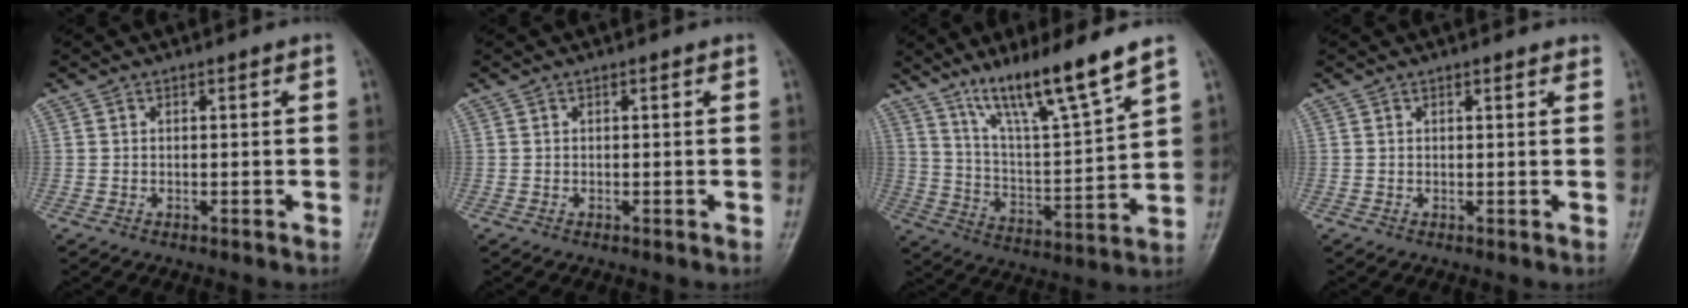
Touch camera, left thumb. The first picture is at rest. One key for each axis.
{"total": 0.0}
{"total": 15.4, "fx": 11.1, "fy": 1.0, "fz": 10.7, "tx": -0.179, "ty": -0.064, "tz": 0.204}
{"total": 1.3, "fx": 1.0, "fy": 0.4, "fz": 0.6, "tx": -0.005, "ty": -0.002, "tz": 0.011}